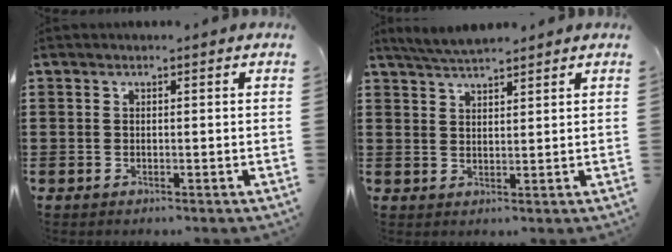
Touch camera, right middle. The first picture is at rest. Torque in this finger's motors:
{"motor_torque": [0.08, 0.01, 0.20, 0.06]}